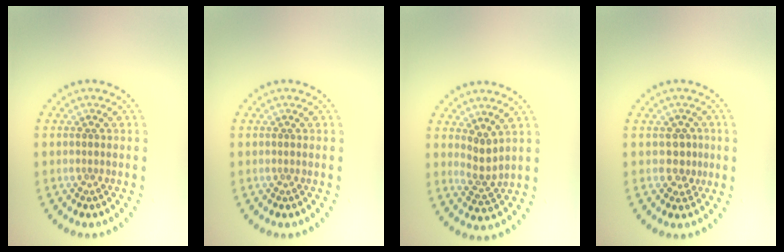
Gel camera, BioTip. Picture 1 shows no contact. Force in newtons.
{"total": 0.0}
{"total": 2.1, "press": 1.6, "slide": 1.4}
{"total": 1.8, "press": 1.5, "slide": 0.9}